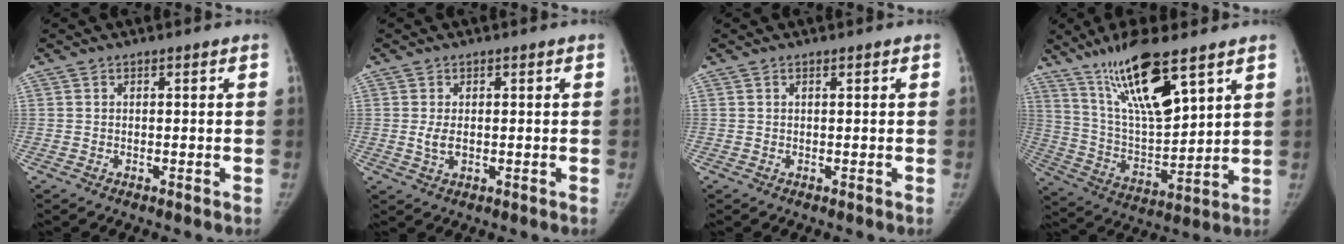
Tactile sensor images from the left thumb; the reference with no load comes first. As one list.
[{"total": 2.7, "force": [0.0, 1.6, 2.2], "torque": [-0.045, -0.006, 0.003]}, {"total": 0.0}, {"total": 17.6, "force": [11.1, 4.5, 12.9], "torque": [-0.219, -0.053, 0.220]}]